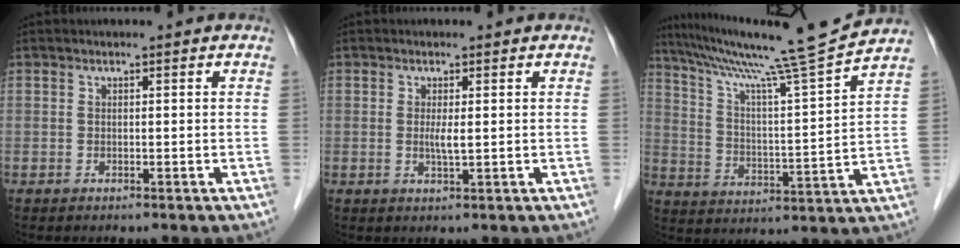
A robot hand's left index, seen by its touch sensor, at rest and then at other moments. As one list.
[{"total": 2.0, "force": [0.1, 0.1, 1.9], "torque": [-0.043, -0.003, 0.003]}, {"total": 17.0, "force": [15.0, -3.3, 7.2], "torque": [-0.125, -0.037, 0.231]}]